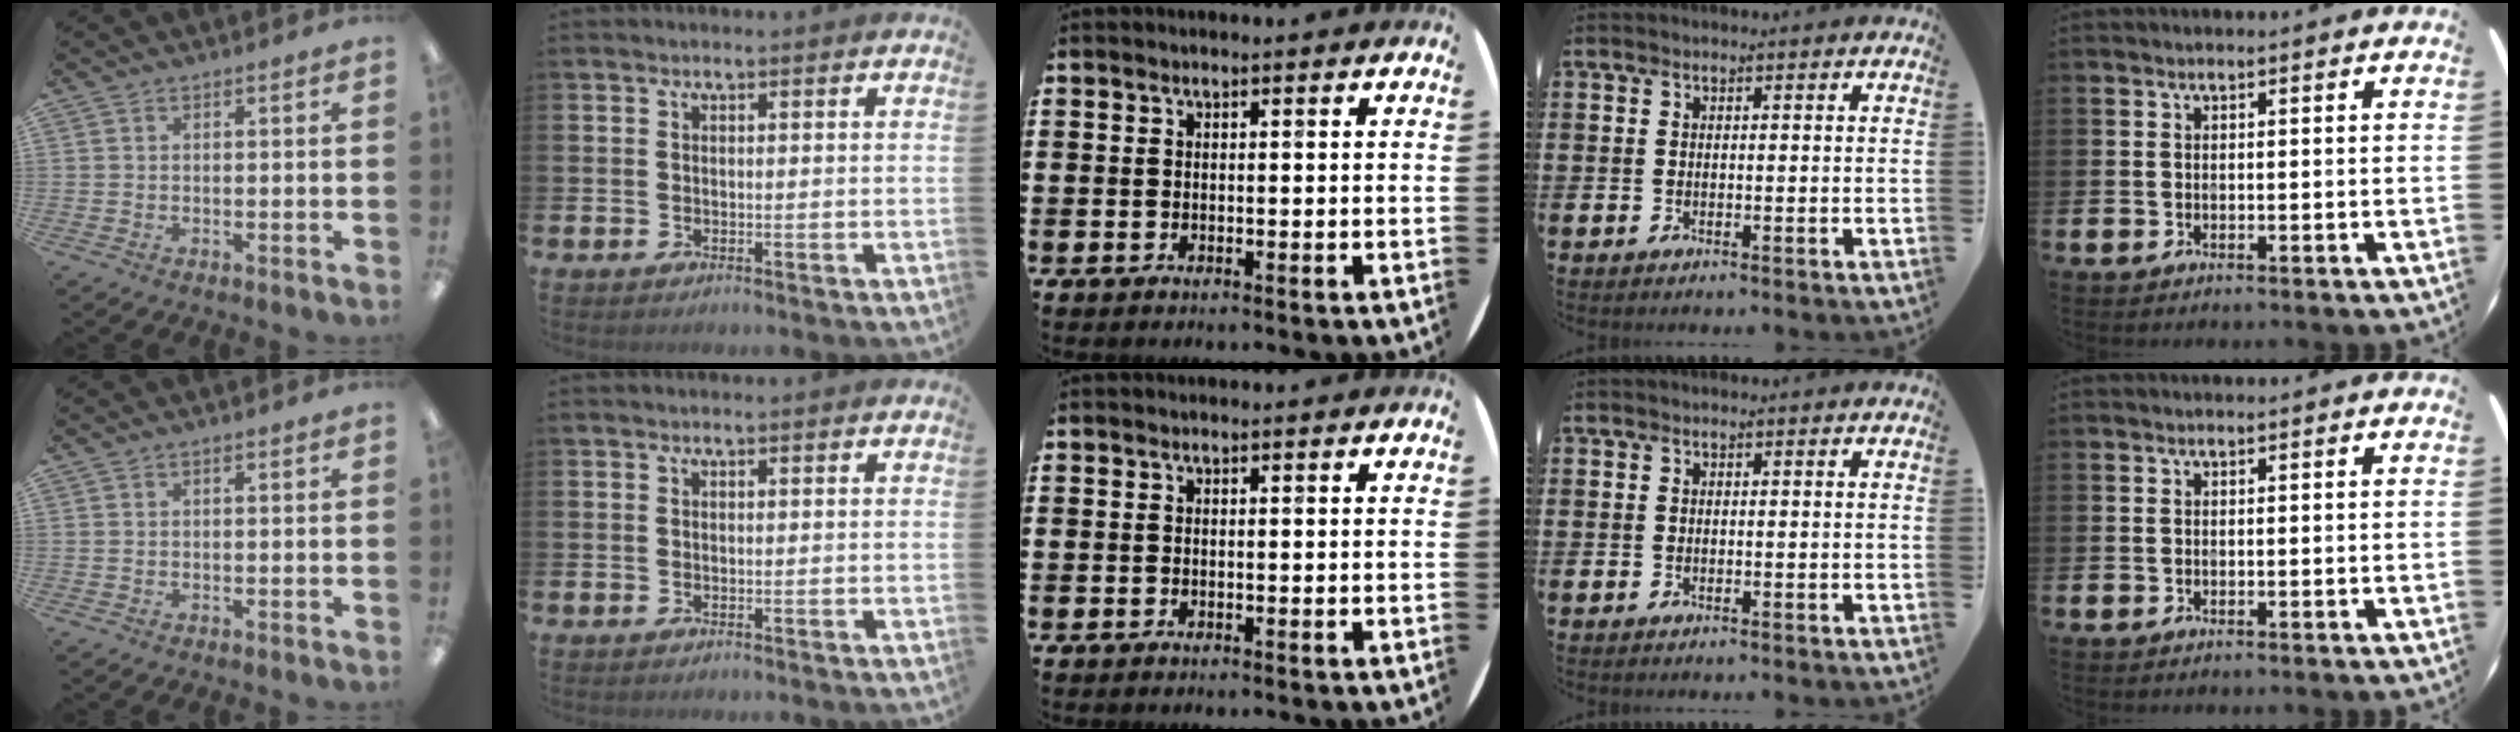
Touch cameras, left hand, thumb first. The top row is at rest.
{}